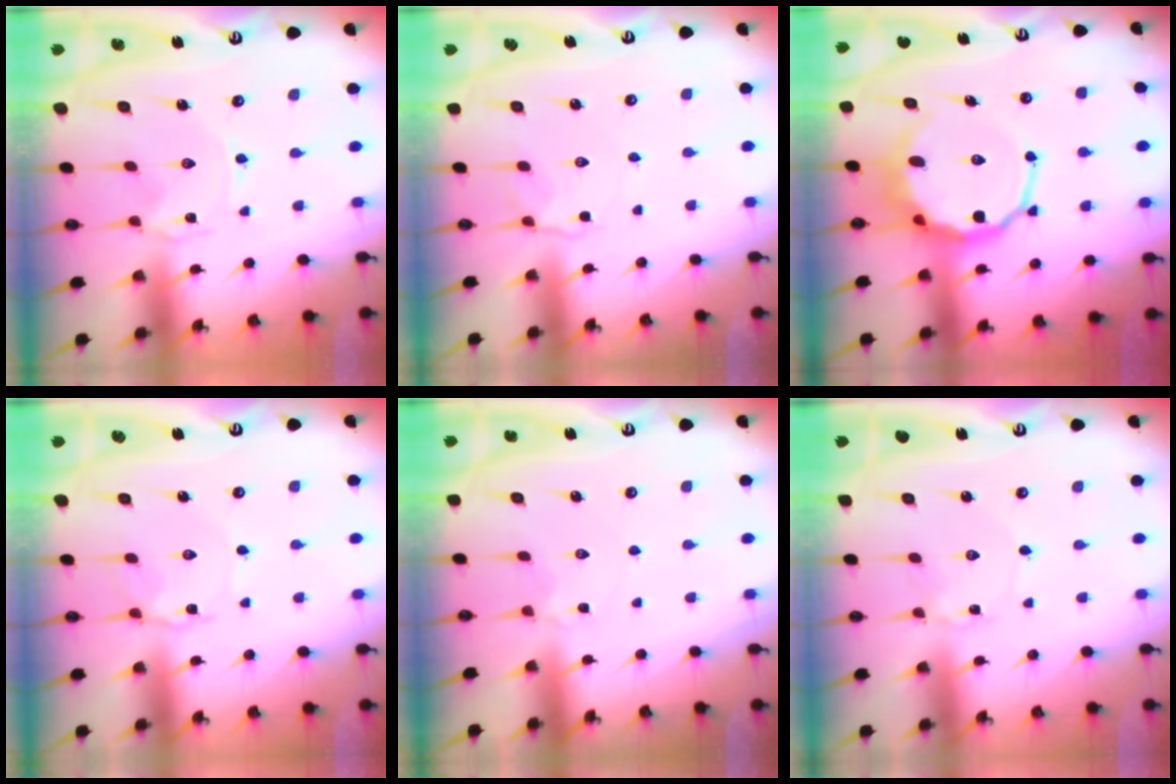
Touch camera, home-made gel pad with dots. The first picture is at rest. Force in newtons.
{"total": 2.8, "press": 2.6, "slide": 1.1}
{"total": 10.8, "press": 10.3, "slide": 3.2}
{"total": 2.7, "press": 2.7, "slide": 0.2}
{"total": 2.8, "press": 2.7, "slide": 0.5}
{"total": 0.9, "press": 0.9, "slide": 0.1}